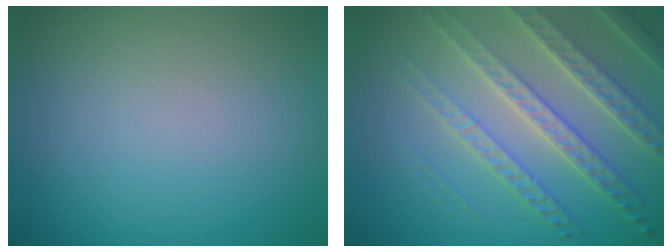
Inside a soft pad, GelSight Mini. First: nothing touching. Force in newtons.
{"total": 7.4, "press": 5.1, "slide": 5.4}